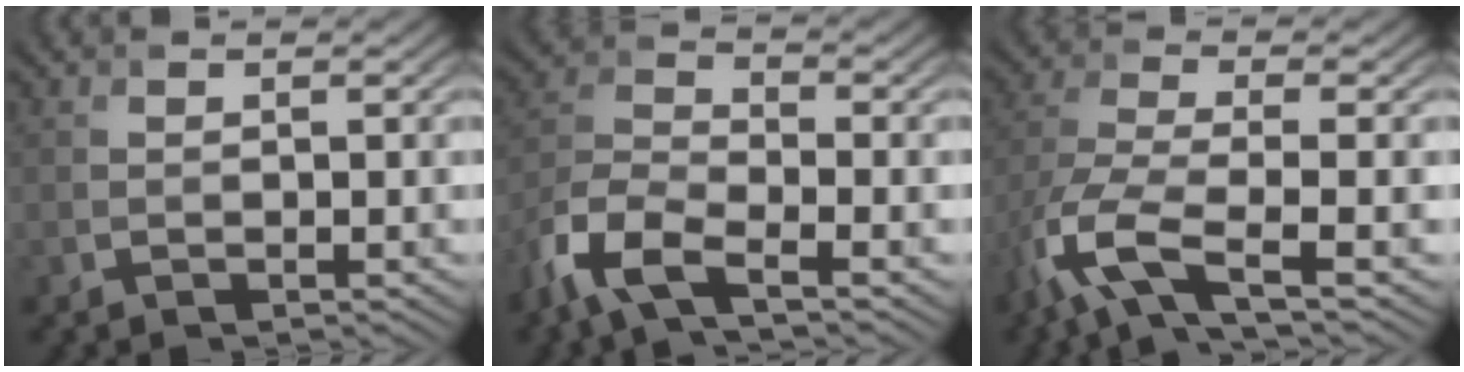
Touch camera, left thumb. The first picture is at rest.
{"total": 8.3, "force": [-5.3, 2.7, 5.7], "torque": [-0.134, -0.008, -0.126]}
{"total": 9.4, "force": [-5.0, 2.8, 7.5], "torque": [-0.172, -0.010, -0.113]}